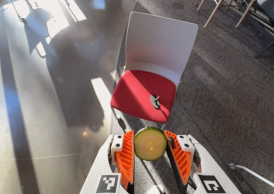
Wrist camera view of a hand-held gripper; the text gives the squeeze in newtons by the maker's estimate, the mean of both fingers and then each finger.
{"total": 6.0, "left": 6.0, "right": 6.0}